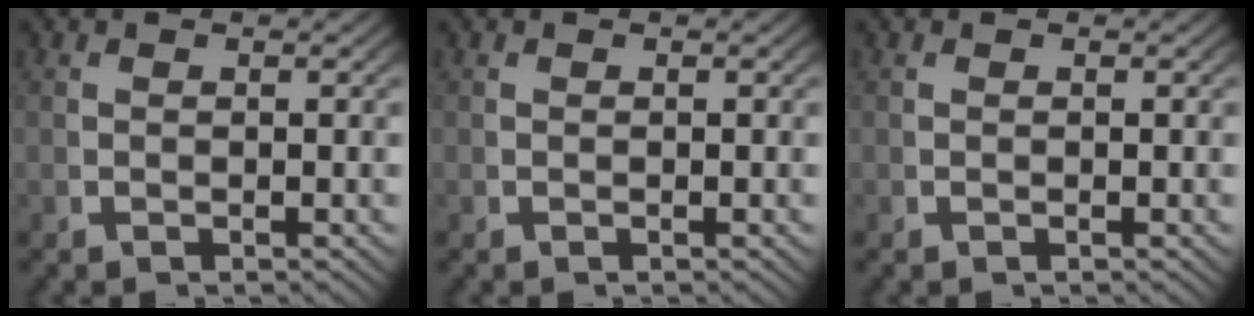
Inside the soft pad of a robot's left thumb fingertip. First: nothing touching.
{"total": 0.0}
{"total": 0.0}